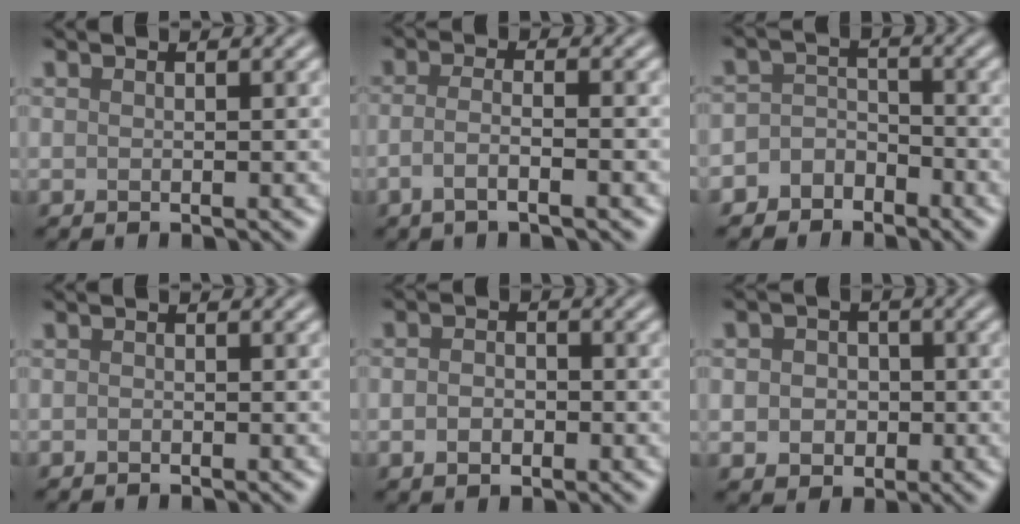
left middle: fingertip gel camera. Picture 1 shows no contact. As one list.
[{"total": 2.6, "force": [-1.2, 0.7, 2.1], "torque": [-0.036, -0.001, -0.033]}, {"total": 3.4, "force": [-2.4, 2.4, 0.3], "torque": [0.034, 0.011, -0.057]}, {"total": 0.0}, {"total": 2.1, "force": [-0.5, 1.5, 1.4], "torque": [-0.028, -0.001, -0.014]}, {"total": 4.0, "force": [-0.1, 3.5, 1.9], "torque": [-0.016, 0.007, -0.020]}]